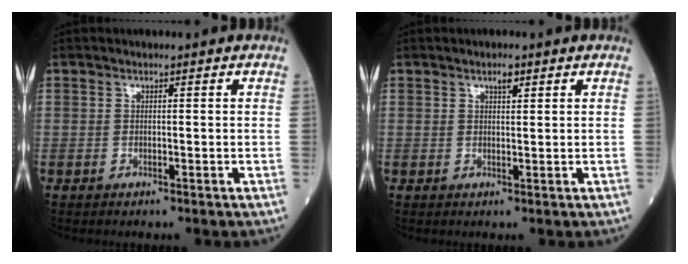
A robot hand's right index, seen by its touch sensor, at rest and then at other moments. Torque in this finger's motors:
{"motor_torque": [0.05, 0.03, 0.04, 0.03]}